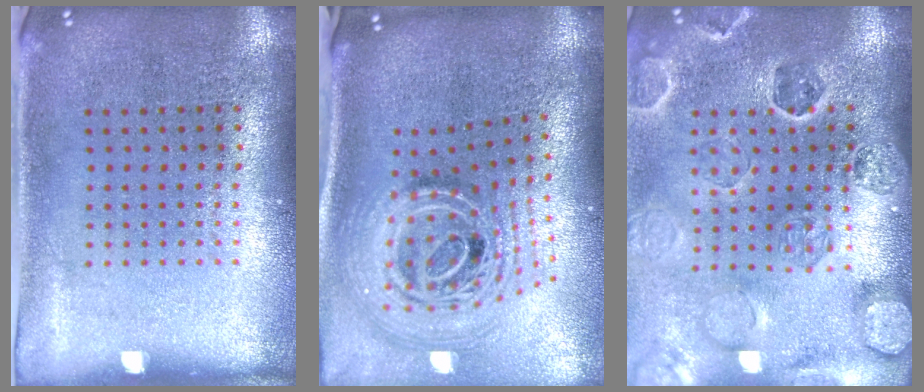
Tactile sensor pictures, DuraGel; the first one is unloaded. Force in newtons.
{"total": 3.0, "press": 2.0, "slide": 2.2}
{"total": 2.7, "press": 2.7, "slide": 0.3}